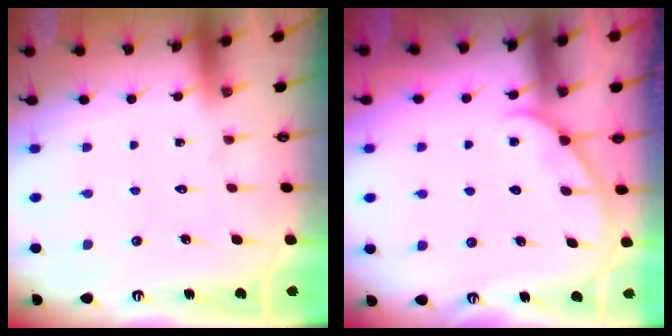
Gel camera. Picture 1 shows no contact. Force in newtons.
{"total": 3.2, "press": 3.2, "slide": 0.4}